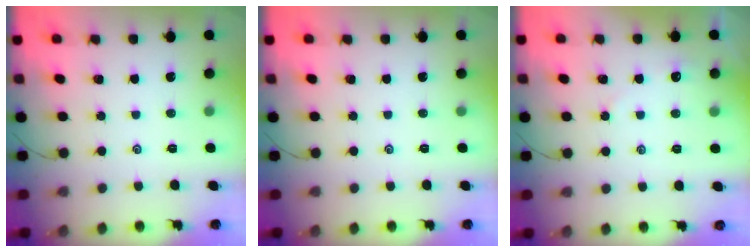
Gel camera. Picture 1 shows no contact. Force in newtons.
{"total": 0.0}
{"total": 1.8, "press": 1.8, "slide": 0.4}